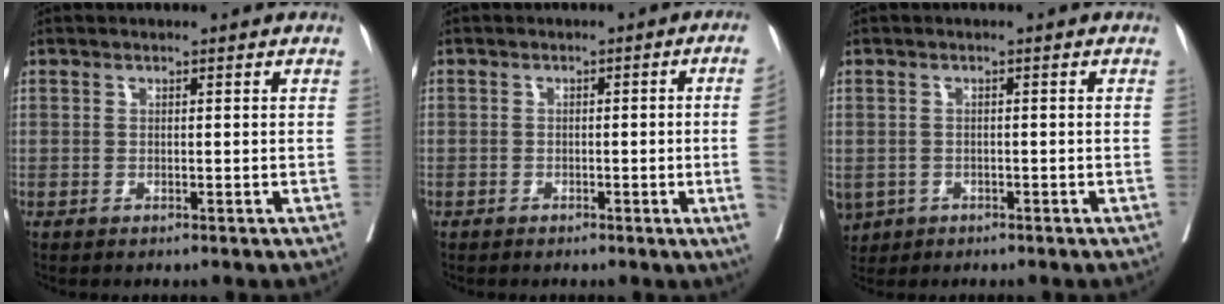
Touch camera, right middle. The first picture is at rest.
{"total": 5.3, "force": [-1.1, -1.3, 5.0], "torque": [-0.059, -0.005, -0.016]}
{"total": 5.6, "force": [-2.8, 4.5, 1.9], "torque": [-0.055, -0.005, -0.039]}